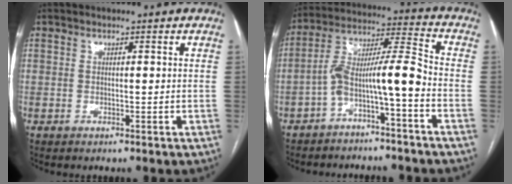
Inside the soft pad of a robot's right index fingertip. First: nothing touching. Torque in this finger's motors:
{"motor_torque": [1.17, -0.44, 0.44, 0.18]}